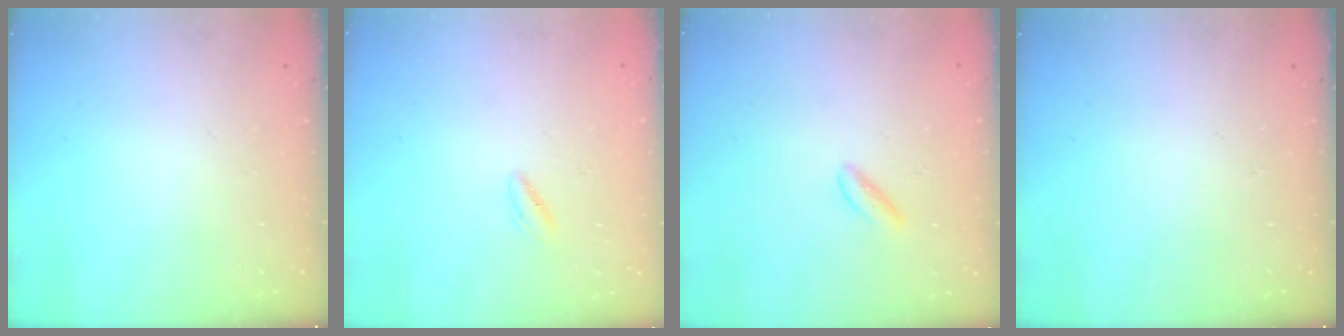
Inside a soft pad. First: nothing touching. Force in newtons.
{"total": 1.1, "press": 0.9, "slide": 0.7}
{"total": 2.2, "press": 2.0, "slide": 0.9}
{"total": 0.0}